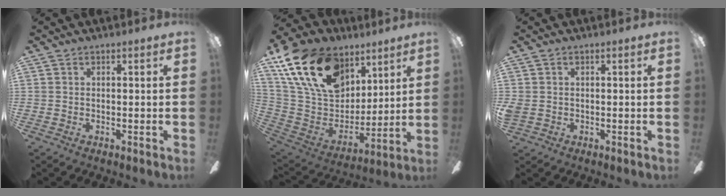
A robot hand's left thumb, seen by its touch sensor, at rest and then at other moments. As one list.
[{"total": 24.0, "force": [12.4, 15.8, 13.1], "torque": [-0.249, -0.041, 0.228]}, {"total": 1.7, "force": [-0.1, 1.5, 0.7], "torque": [-0.014, 0.005, -0.002]}]